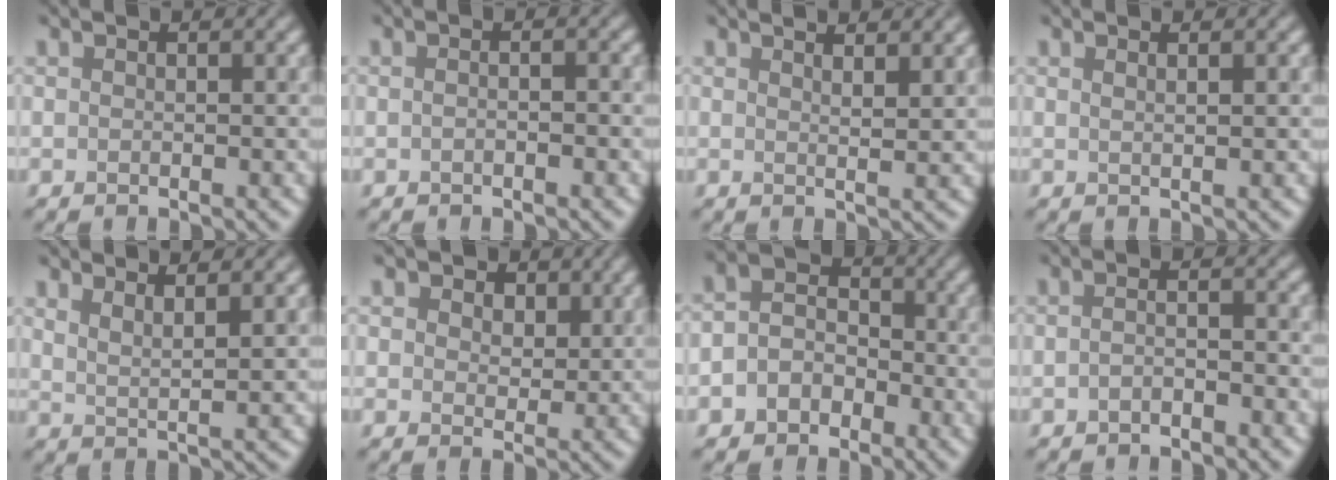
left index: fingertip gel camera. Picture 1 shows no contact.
{"total": 1.7, "force": [0.0, 0.8, 1.5], "torque": [-0.007, 0.002, -0.019]}
{"total": 3.3, "force": [2.3, 1.0, 2.2], "torque": [-0.010, 0.011, 0.010]}
{"total": 1.4, "force": [0.7, 0.5, 1.1], "torque": [-0.008, 0.003, 0.002]}
{"total": 2.8, "force": [2.1, 0.7, 1.7], "torque": [-0.015, 0.001, 0.034]}
{"total": 4.0, "force": [2.0, 2.7, 2.1], "torque": [-0.043, -0.002, 0.016]}
{"total": 4.4, "force": [-1.3, 3.5, 2.2], "torque": [-0.022, 0.001, -0.030]}
{"total": 1.6, "force": [-1.0, 0.5, 1.2], "torque": [-0.024, 0.002, -0.023]}